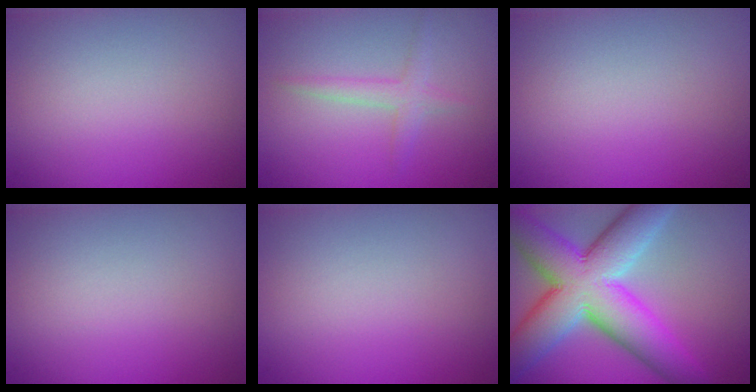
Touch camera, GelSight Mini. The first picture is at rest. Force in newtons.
{"total": 2.0, "press": 2.0, "slide": 0.1}
{"total": 0.0}
{"total": 0.0}
{"total": 0.0}
{"total": 12.6, "press": 12.6, "slide": 0.4}